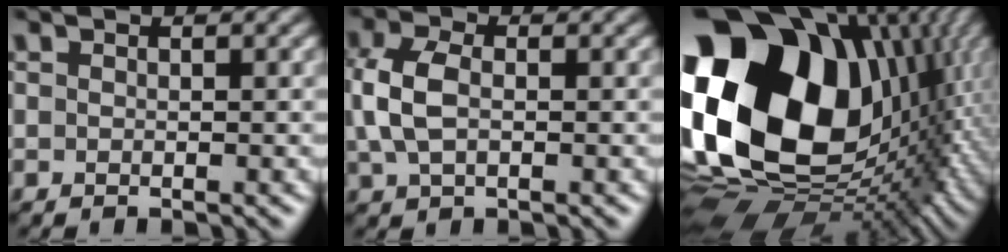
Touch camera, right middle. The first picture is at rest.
{"total": 4.0, "force": [0.3, 2.6, 3.0], "torque": [-0.076, 0.008, 0.002]}
{"total": 22.0, "force": [2.6, 16.0, 14.8], "torque": [-0.316, -0.041, 0.080]}